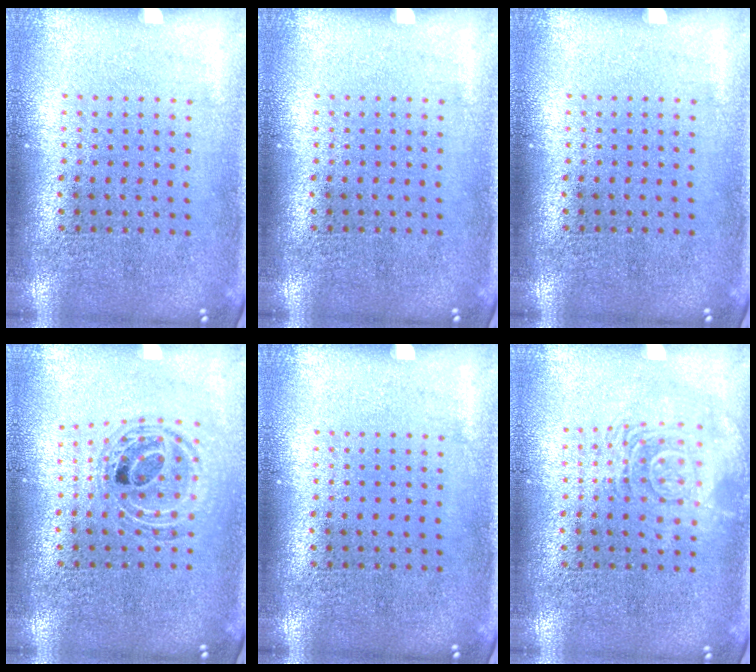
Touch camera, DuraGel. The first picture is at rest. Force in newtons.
{"total": 0.0}
{"total": 0.0}
{"total": 0.5, "press": 0.5, "slide": 0.1}
{"total": 0.0}
{"total": 2.5, "press": 2.5, "slide": 0.5}